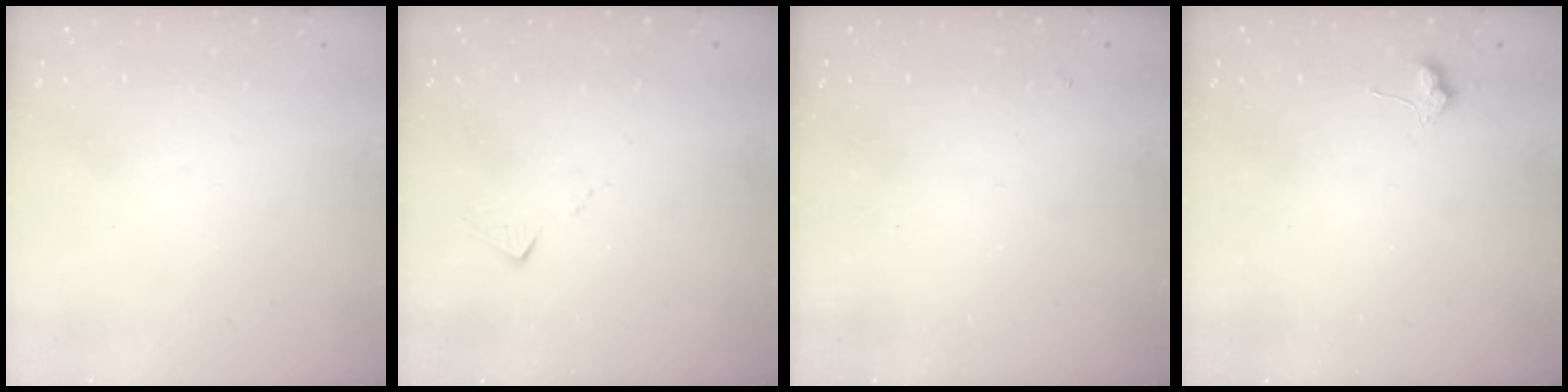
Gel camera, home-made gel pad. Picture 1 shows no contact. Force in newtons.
{"total": 7.1, "press": 7.1, "slide": 0.3}
{"total": 1.6, "press": 1.6, "slide": 0.4}
{"total": 6.5, "press": 6.4, "slide": 0.9}